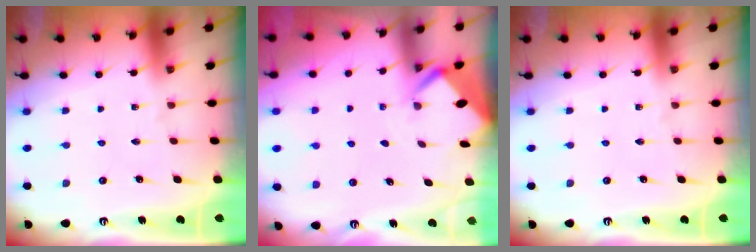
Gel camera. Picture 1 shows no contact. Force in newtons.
{"total": 2.9, "press": 2.9, "slide": 0.4}
{"total": 0.0}